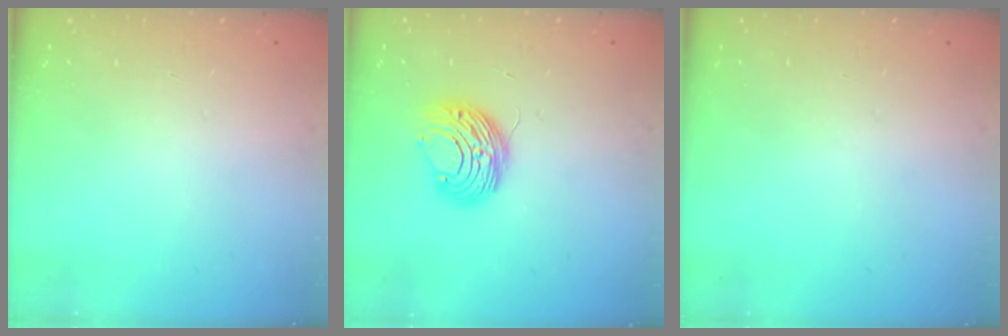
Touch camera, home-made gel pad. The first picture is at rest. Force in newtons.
{"total": 10.0, "press": 10.0, "slide": 0.7}
{"total": 0.0}